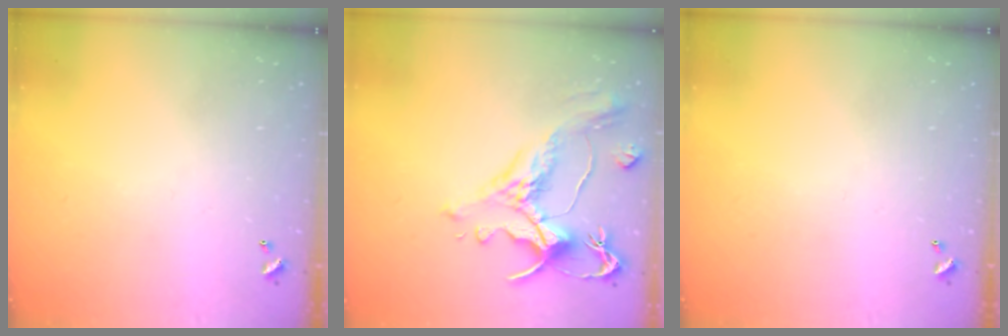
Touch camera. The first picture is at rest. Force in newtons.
{"total": 1.6, "press": 0.0, "slide": 1.6}
{"total": 0.0}